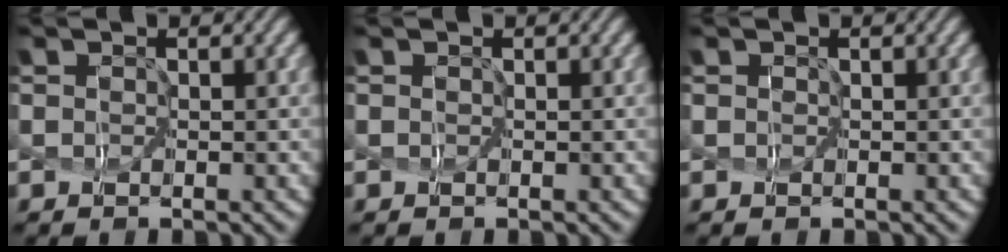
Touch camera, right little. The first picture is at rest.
{"total": 0.0}
{"total": 0.0}